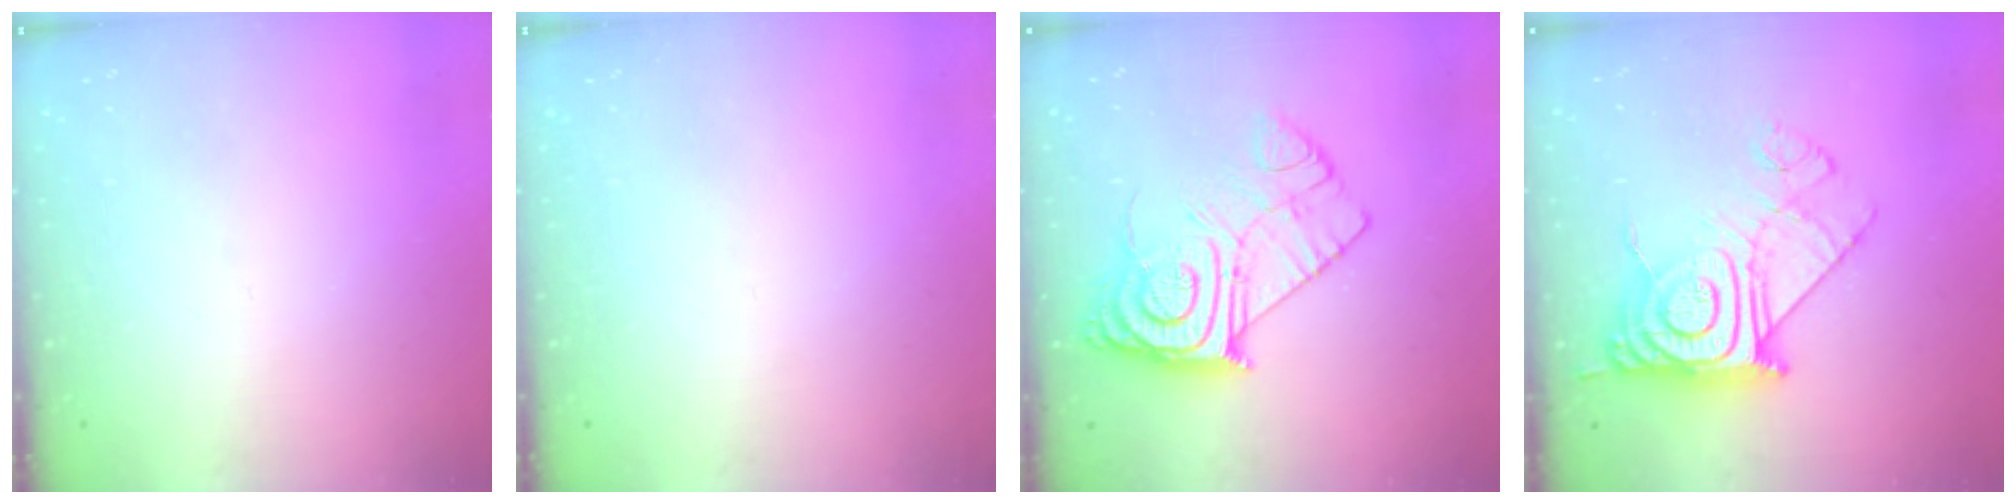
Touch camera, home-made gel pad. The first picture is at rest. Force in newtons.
{"total": 0.0}
{"total": 14.6, "press": 14.5, "slide": 1.4}
{"total": 16.0, "press": 15.9, "slide": 1.3}